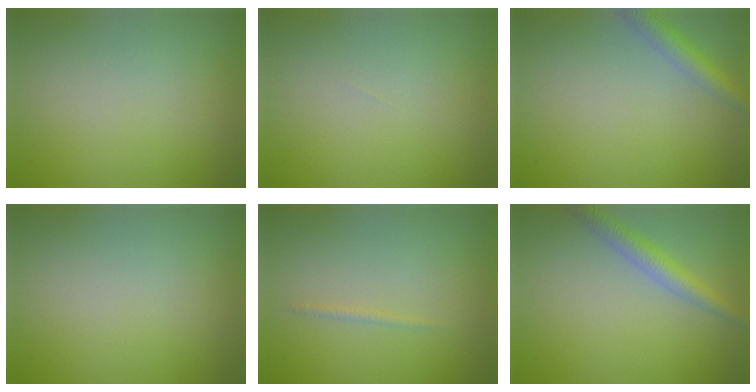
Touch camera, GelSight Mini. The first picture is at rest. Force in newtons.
{"total": 0.0}
{"total": 2.4, "press": 2.4, "slide": 0.1}
{"total": 0.0}
{"total": 0.6, "press": 0.6, "slide": 0.1}
{"total": 2.5, "press": 2.5, "slide": 0.1}